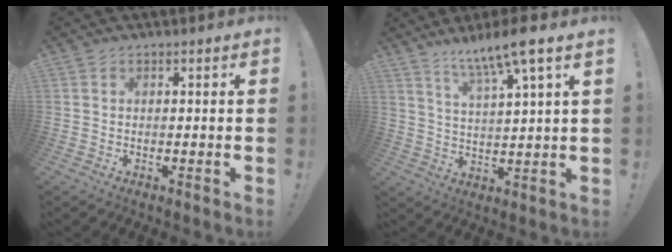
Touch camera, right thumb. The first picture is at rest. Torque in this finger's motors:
{"motor_torque": [-0.07, 0.12, 0.69, 0.91, 0.11]}